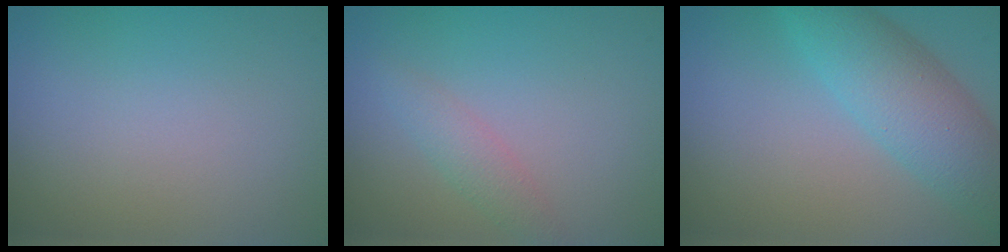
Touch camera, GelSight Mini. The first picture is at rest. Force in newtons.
{"total": 1.6, "press": 1.6, "slide": 0.1}
{"total": 5.8, "press": 5.8, "slide": 0.1}